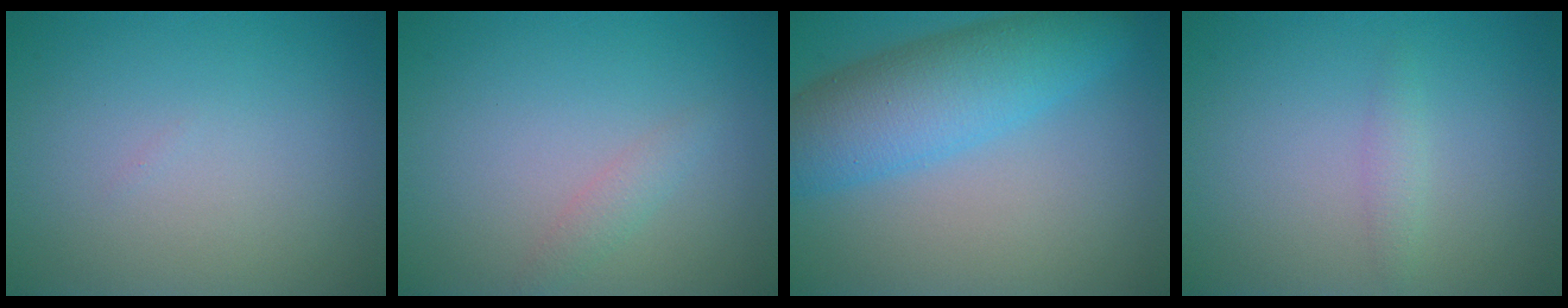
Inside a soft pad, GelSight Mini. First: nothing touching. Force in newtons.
{"total": 1.2, "press": 1.2, "slide": 0.1}
{"total": 7.4, "press": 7.4, "slide": 0.3}
{"total": 1.0, "press": 1.0, "slide": 0.0}